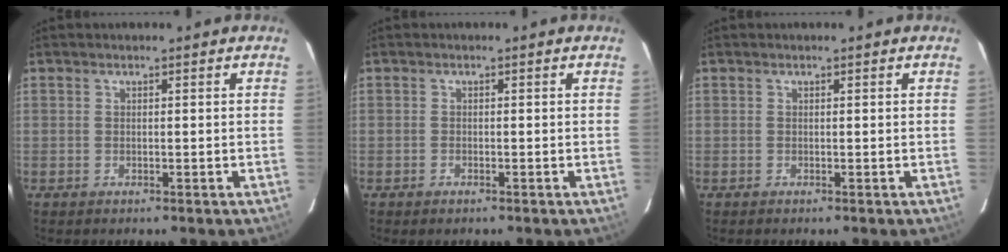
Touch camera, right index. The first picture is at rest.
{"total": 0.8, "force": [-0.6, 0.4, 0.4], "torque": [-0.010, 0.000, -0.005]}
{"total": 0.0}